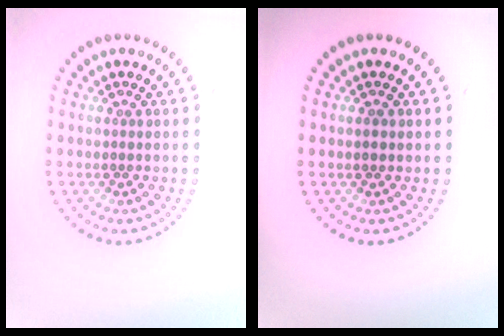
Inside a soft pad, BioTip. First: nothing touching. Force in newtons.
{"total": 1.0, "press": 1.0, "slide": 0.0}